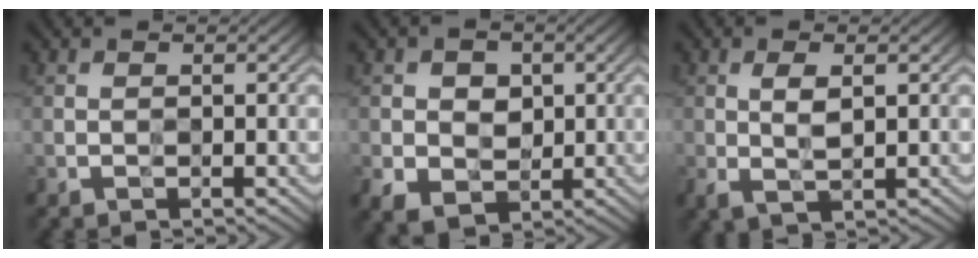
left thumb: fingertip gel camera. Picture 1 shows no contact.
{"total": 5.5, "force": [0.1, 4.6, 3.0], "torque": [-0.056, -0.005, -0.003]}
{"total": 3.3, "force": [0.7, 1.2, 3.0], "torque": [-0.065, -0.002, 0.017]}